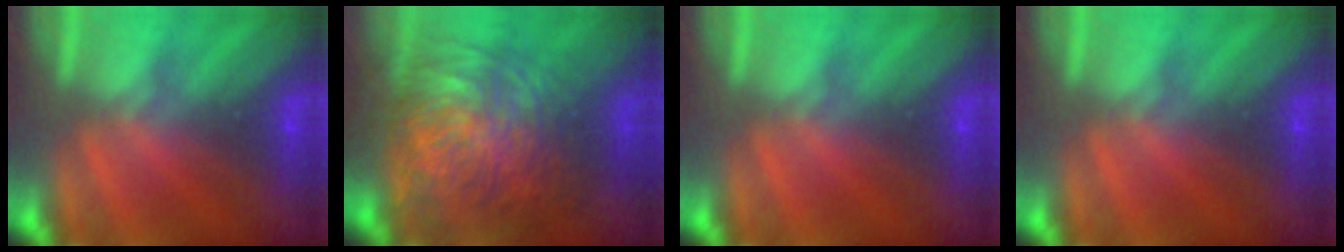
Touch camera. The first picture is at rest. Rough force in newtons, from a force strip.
{"total": 8.2}
{"total": 0.0}
{"total": 0.0}